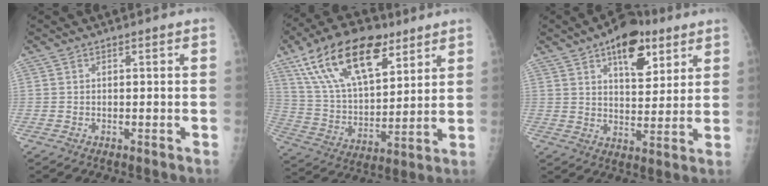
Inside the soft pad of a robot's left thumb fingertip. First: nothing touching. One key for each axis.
{"total": 21.9, "fx": 12.4, "fy": 10.6, "fz": 14.7, "tx": -0.240, "ty": -0.032, "tz": 0.227}
{"total": 12.5, "fx": 6.9, "fy": 6.3, "fz": 8.3, "tx": -0.087, "ty": -0.028, "tz": 0.102}